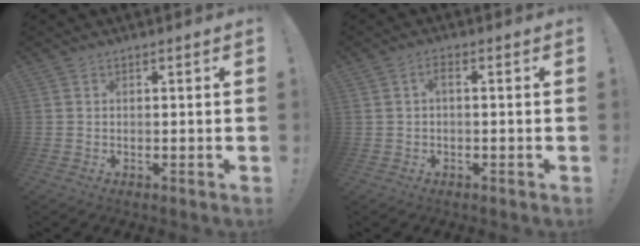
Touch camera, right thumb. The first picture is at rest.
{"total": 2.3, "force": [-0.5, 0.7, 2.1], "torque": [-0.040, 0.009, -0.010]}